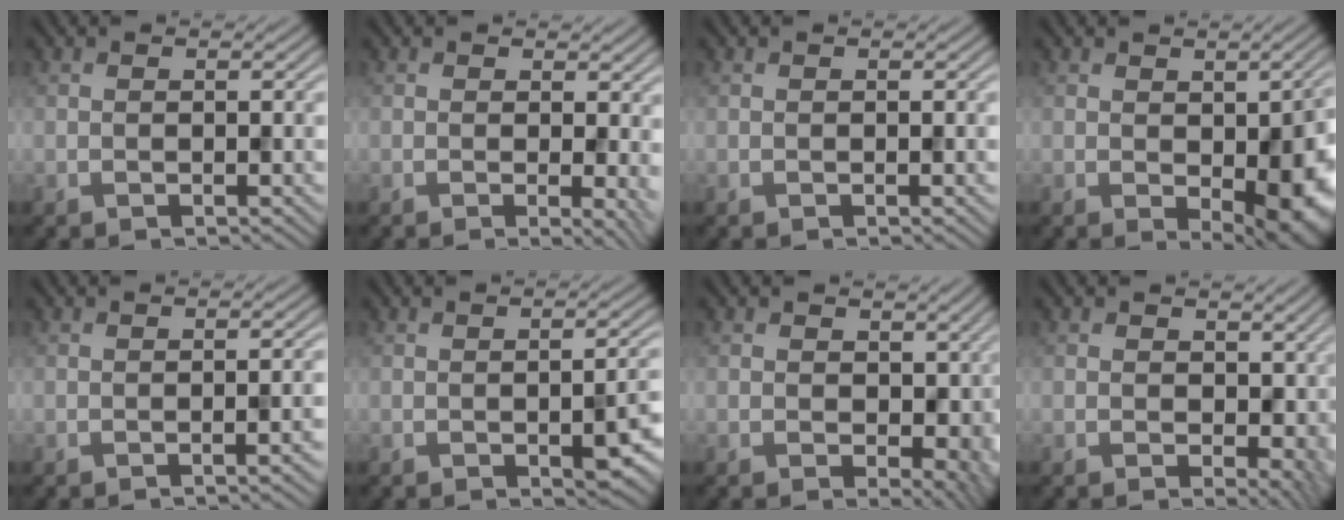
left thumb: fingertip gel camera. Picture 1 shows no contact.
{"total": 3.6, "force": [0.2, 1.1, 3.4], "torque": [-0.047, -0.003, 0.000]}
{"total": 0.0}
{"total": 8.7, "force": [-1.5, 4.5, 7.3], "torque": [-0.092, -0.024, -0.003]}
{"total": 1.9, "force": [-0.8, 0.4, 1.7], "torque": [-0.017, 0.007, -0.016]}
{"total": 5.0, "force": [-1.6, 2.0, 4.4], "torque": [-0.058, -0.011, -0.016]}
{"total": 5.6, "force": [-0.1, 3.9, 4.1], "torque": [-0.061, -0.015, -0.001]}
{"total": 4.8, "force": [0.1, 3.4, 3.5], "torque": [-0.053, -0.012, 0.001]}